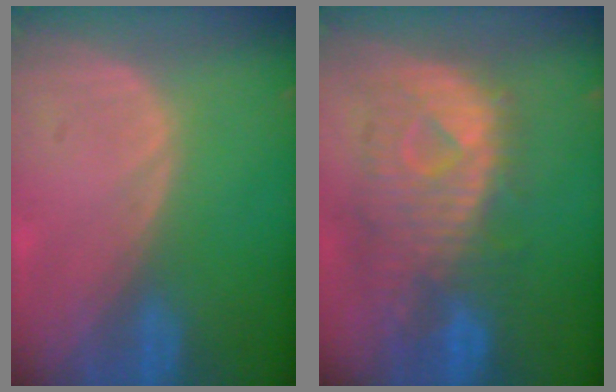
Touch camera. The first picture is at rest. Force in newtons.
{"total": 10.6, "press": 9.5, "slide": 4.6}